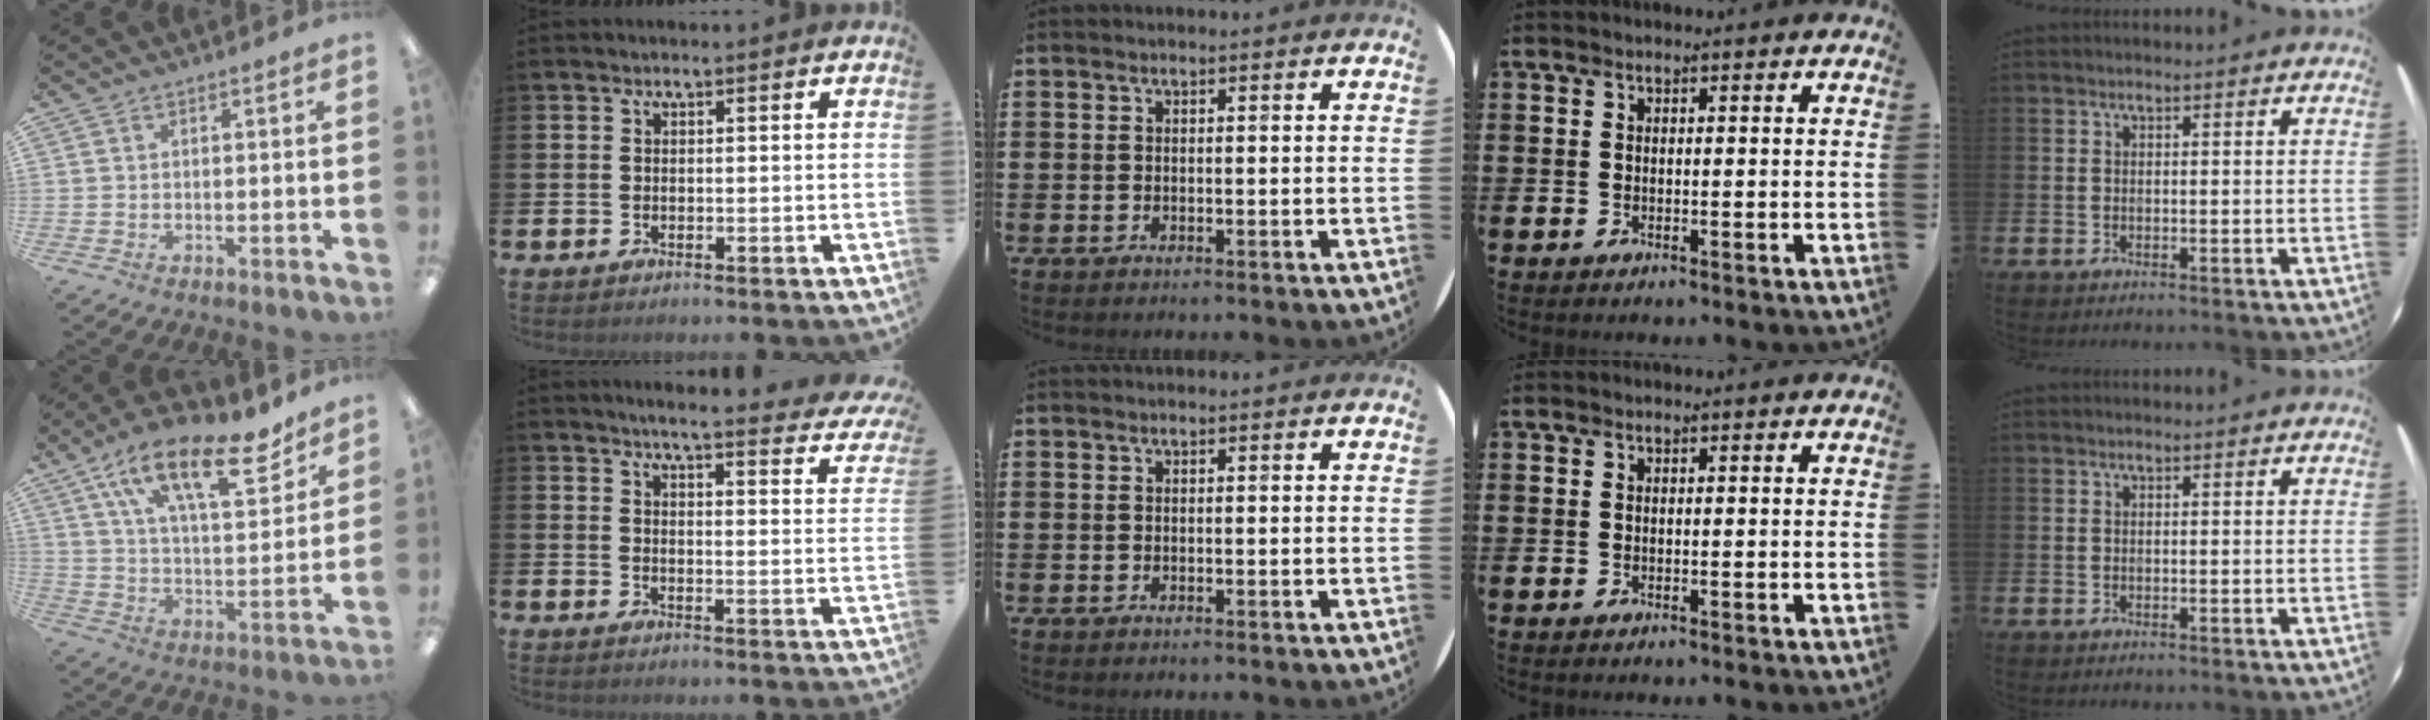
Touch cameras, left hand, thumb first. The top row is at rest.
{"thumb": {"total": 21.3, "force": [13.7, 8.5, 14.0], "torque": [-0.220, -0.071, 0.229]}, "index": {"total": 4.3, "force": [4.0, 0.0, 1.6], "torque": [-0.032, -0.037, 0.062]}}